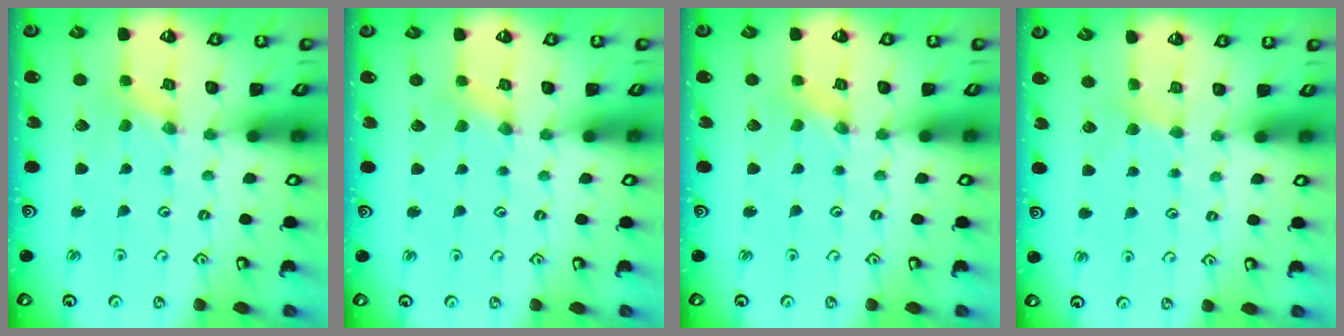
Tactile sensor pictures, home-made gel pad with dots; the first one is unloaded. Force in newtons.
{"total": 0.6, "press": 0.6, "slide": 0.2}
{"total": 0.0}
{"total": 2.5, "press": 2.5, "slide": 0.4}